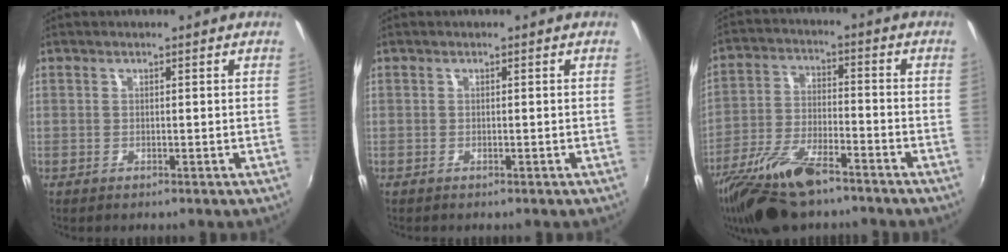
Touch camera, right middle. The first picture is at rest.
{"total": 0.0}
{"total": 14.8, "force": [-11.0, 4.8, 8.7], "torque": [-0.188, -0.027, -0.209]}